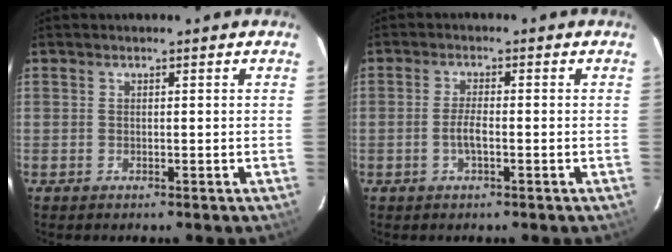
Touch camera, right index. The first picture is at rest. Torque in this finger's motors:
{"motor_torque": [0.99, 0.00, 0.36, 0.08]}